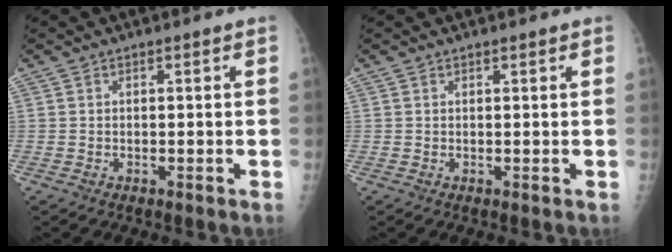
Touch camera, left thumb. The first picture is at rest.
{"total": 0.5, "force": [0.5, 0.1, 0.2], "torque": [-0.006, -0.003, 0.007]}